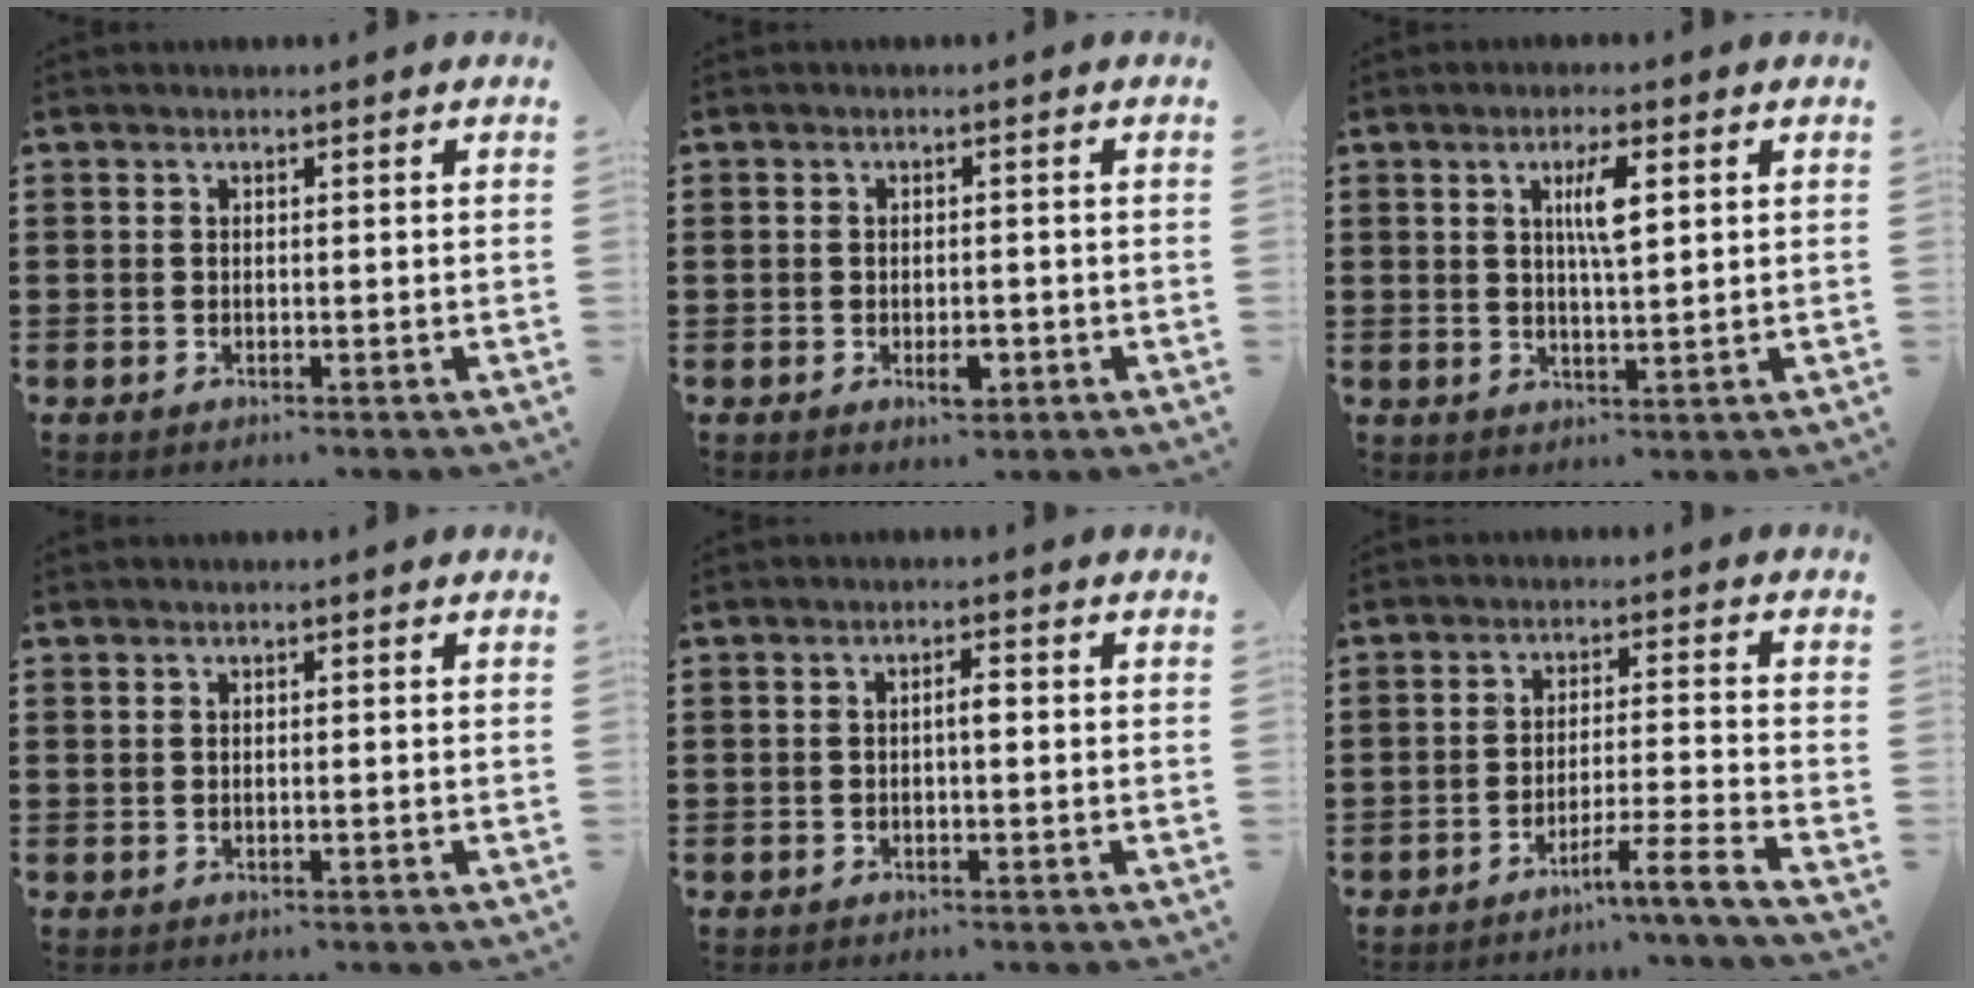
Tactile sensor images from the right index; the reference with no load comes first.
{"total": 2.9, "force": [-1.0, 1.5, 2.2], "torque": [-0.040, 0.003, -0.019]}
{"total": 4.6, "force": [1.4, 1.1, 4.3], "torque": [-0.081, 0.005, 0.019]}
{"total": 0.0}
{"total": 1.6, "force": [-0.2, 0.4, 1.6], "torque": [-0.029, 0.003, -0.004]}
{"total": 5.0, "force": [-4.2, -1.2, 2.4], "torque": [-0.037, -0.015, -0.081]}